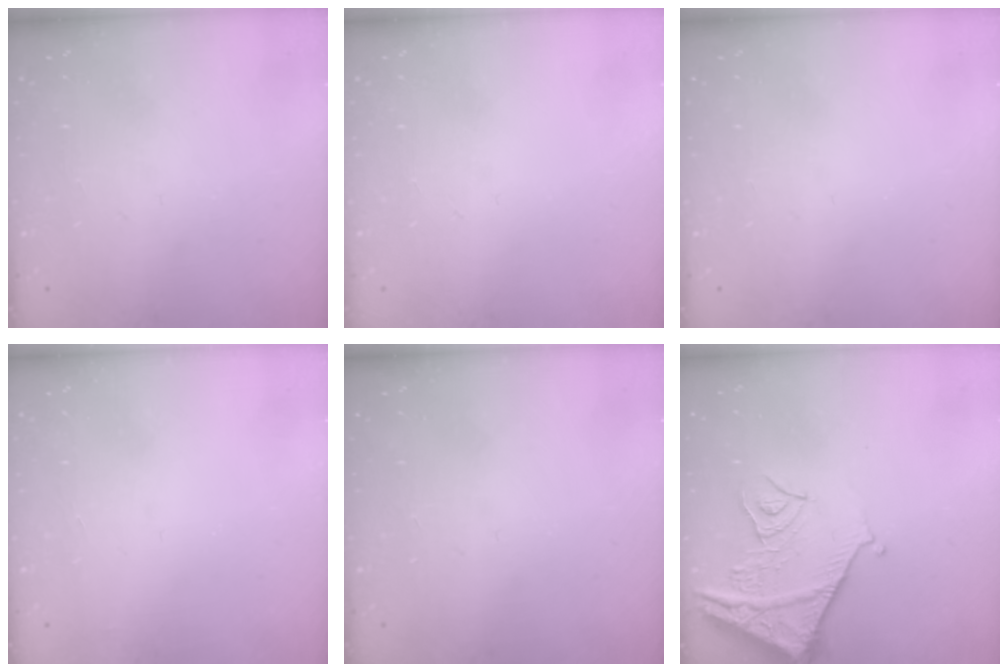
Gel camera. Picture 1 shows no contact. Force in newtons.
{"total": 0.0}
{"total": 0.0}
{"total": 3.6, "press": 3.6, "slide": 0.1}
{"total": 0.0}
{"total": 12.8, "press": 12.7, "slide": 1.6}